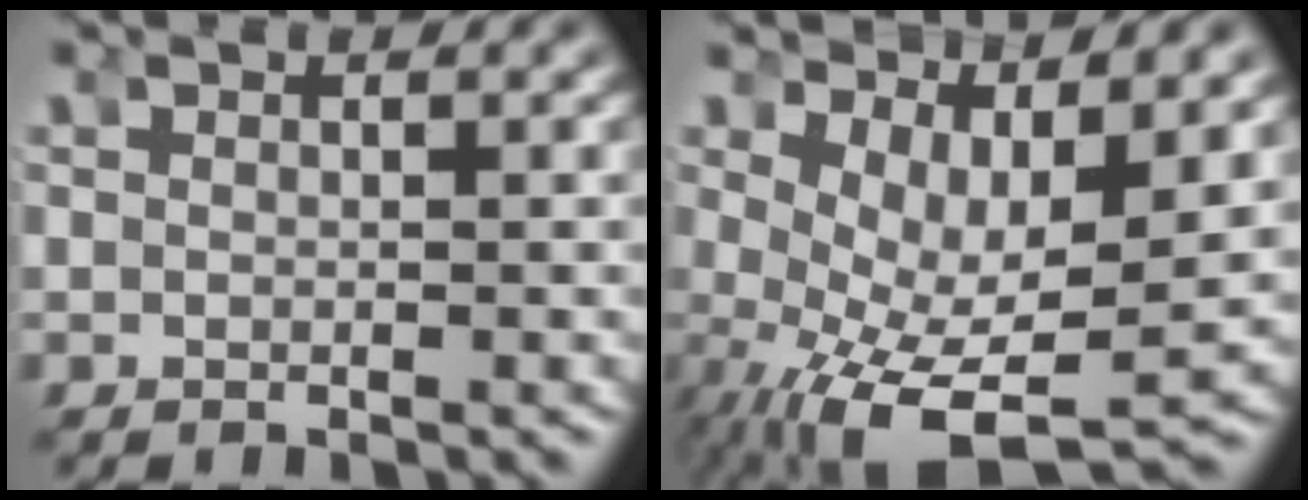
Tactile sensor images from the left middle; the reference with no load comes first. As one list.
[{"total": 8.6, "force": [-3.2, 4.5, 6.6], "torque": [-0.141, -0.057, -0.022]}]